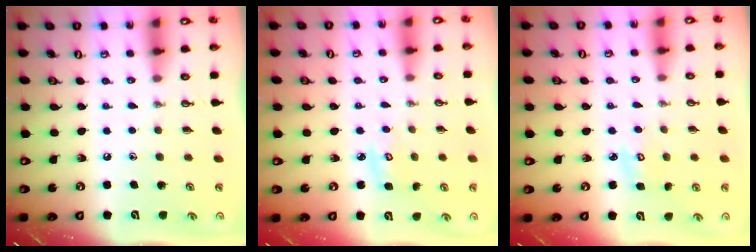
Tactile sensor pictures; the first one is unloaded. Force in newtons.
{"total": 2.9, "press": 2.9, "slide": 0.1}
{"total": 2.9, "press": 2.9, "slide": 0.2}